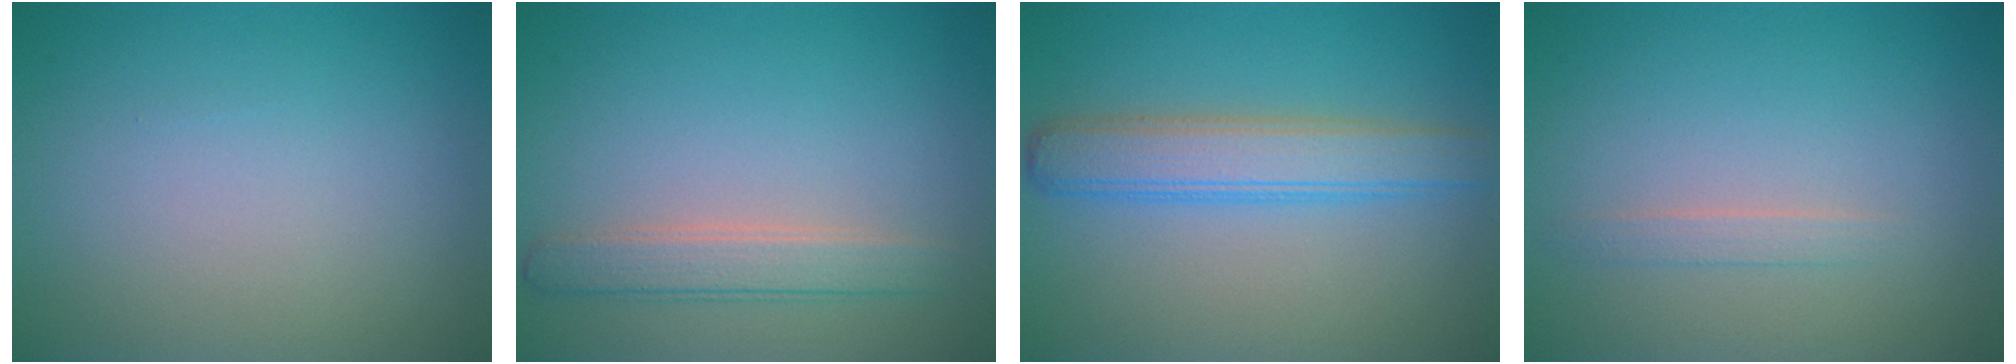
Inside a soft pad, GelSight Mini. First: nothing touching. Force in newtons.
{"total": 2.6, "press": 2.6, "slide": 0.1}
{"total": 4.3, "press": 4.3, "slide": 0.2}
{"total": 1.1, "press": 1.1, "slide": 0.1}